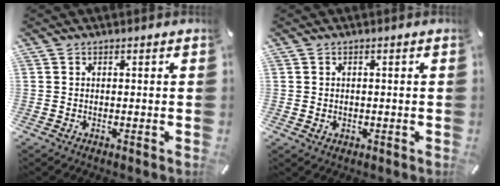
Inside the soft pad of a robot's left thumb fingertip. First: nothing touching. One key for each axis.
{"total": 1.3, "fx": 0.1, "fy": 1.2, "fz": 0.3, "tx": -0.007, "ty": 0.005, "tz": -0.001}